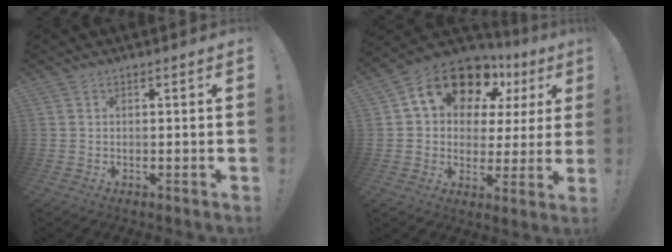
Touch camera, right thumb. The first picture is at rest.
{"total": 16.3, "force": [9.9, 9.7, 8.5], "torque": [-0.133, -0.060, 0.177]}